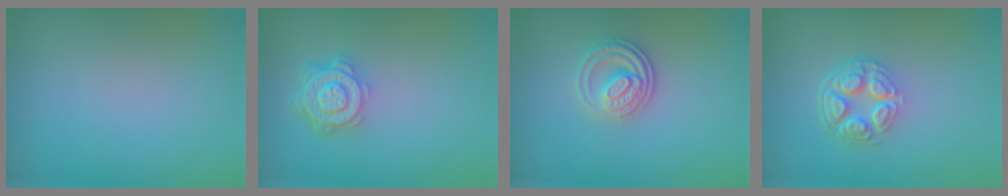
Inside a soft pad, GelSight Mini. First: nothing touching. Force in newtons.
{"total": 4.1, "press": 3.1, "slide": 2.6}
{"total": 2.7, "press": 2.5, "slide": 0.9}
{"total": 4.4, "press": 3.2, "slide": 3.0}